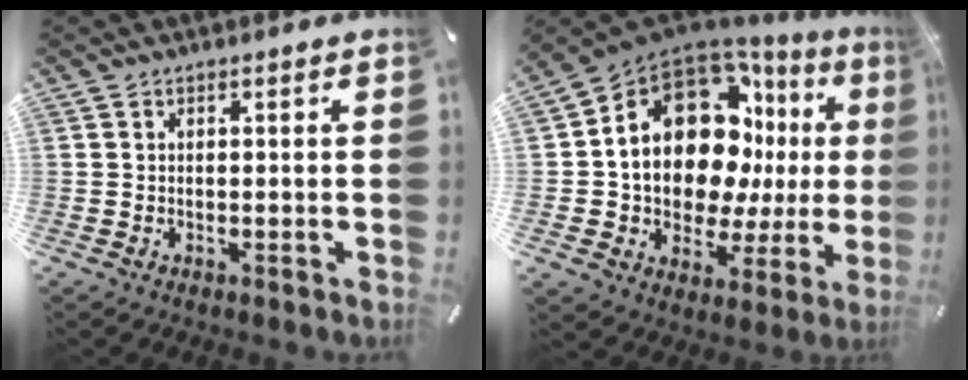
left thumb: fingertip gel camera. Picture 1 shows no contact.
{"total": 19.9, "force": [6.4, 12.9, 13.7], "torque": [-0.251, -0.061, 0.117]}